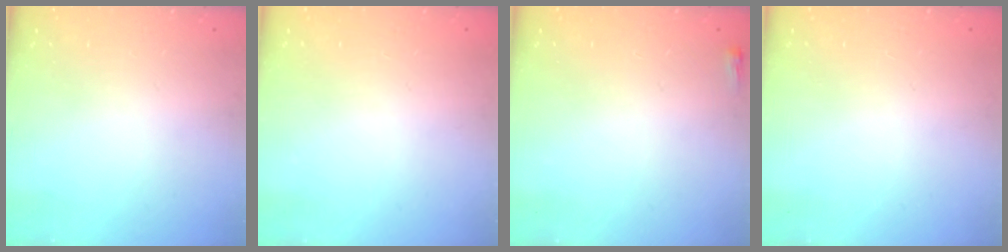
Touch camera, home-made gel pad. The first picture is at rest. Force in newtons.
{"total": 0.0}
{"total": 2.0, "press": 2.0, "slide": 0.5}
{"total": 0.0}